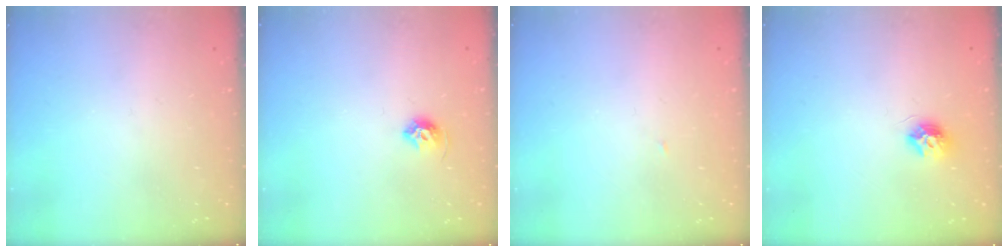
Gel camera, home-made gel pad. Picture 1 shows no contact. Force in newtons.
{"total": 6.9, "press": 6.8, "slide": 0.9}
{"total": 1.4, "press": 1.4, "slide": 0.0}
{"total": 8.2, "press": 8.2, "slide": 0.1}